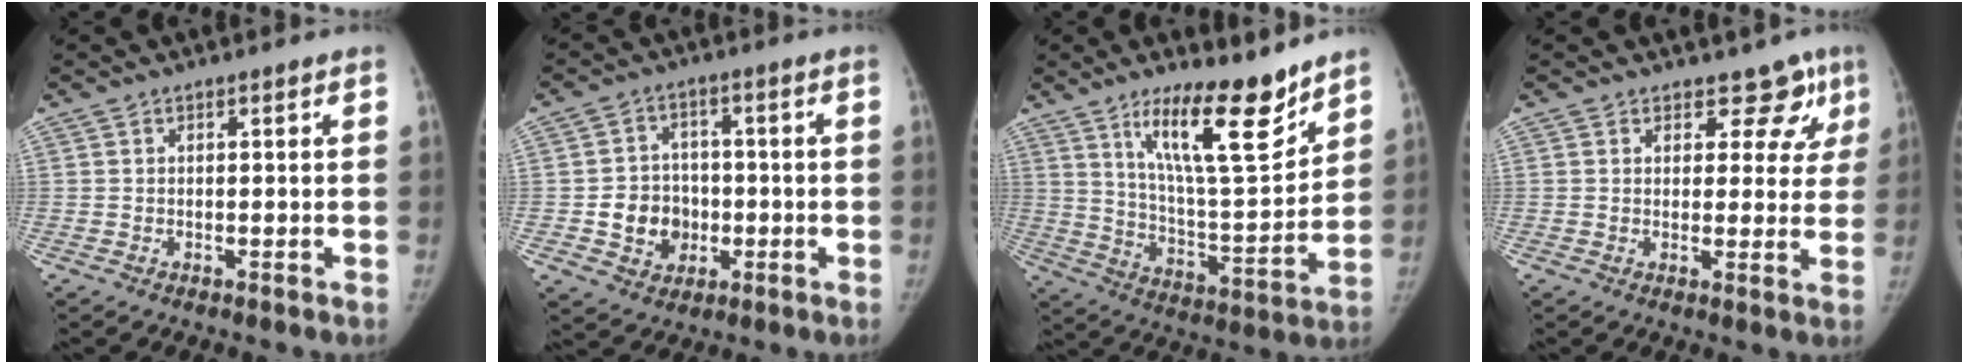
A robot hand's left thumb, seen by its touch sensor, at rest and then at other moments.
{"total": 8.7, "force": [-1.7, 7.6, 3.9], "torque": [-0.022, 0.014, -0.024]}
{"total": 17.2, "force": [11.6, 4.1, 12.0], "torque": [-0.166, -0.084, 0.204]}
{"total": 6.7, "force": [4.8, 4.4, 1.4], "torque": [0.027, -0.023, 0.044]}